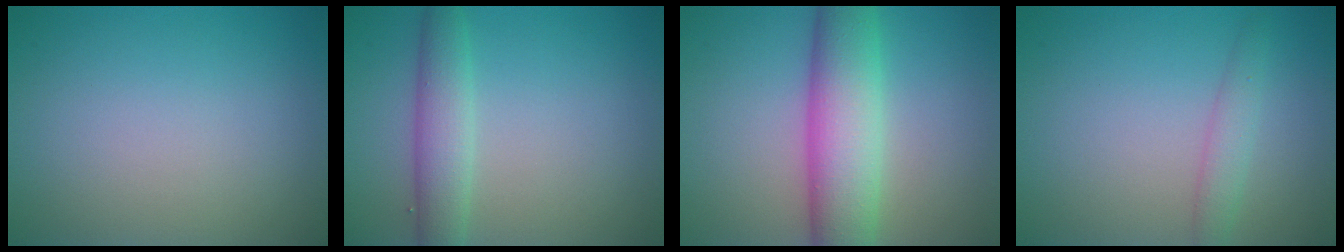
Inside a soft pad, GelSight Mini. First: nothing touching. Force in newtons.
{"total": 3.4, "press": 3.4, "slide": 0.1}
{"total": 7.6, "press": 7.6, "slide": 0.2}
{"total": 1.8, "press": 1.8, "slide": 0.1}